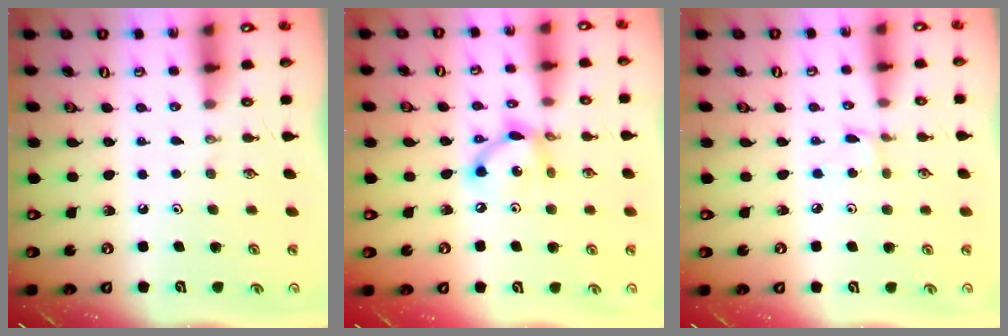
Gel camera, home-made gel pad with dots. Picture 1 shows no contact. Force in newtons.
{"total": 9.5, "press": 9.5, "slide": 0.5}
{"total": 1.2, "press": 1.2, "slide": 0.1}